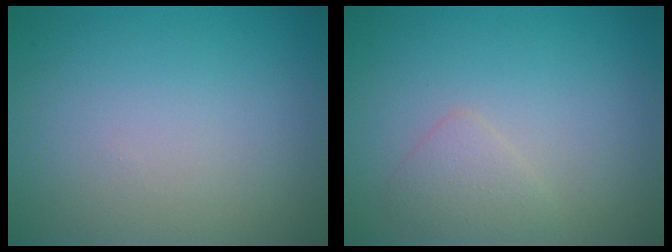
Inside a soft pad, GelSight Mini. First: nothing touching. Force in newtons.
{"total": 1.5, "press": 1.5, "slide": 0.1}